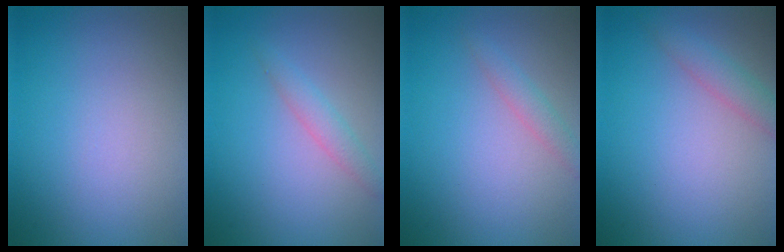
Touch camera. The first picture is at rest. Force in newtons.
{"total": 1.6, "press": 1.6, "slide": 0.2}
{"total": 1.5, "press": 1.5, "slide": 0.1}
{"total": 2.1, "press": 2.1, "slide": 0.1}